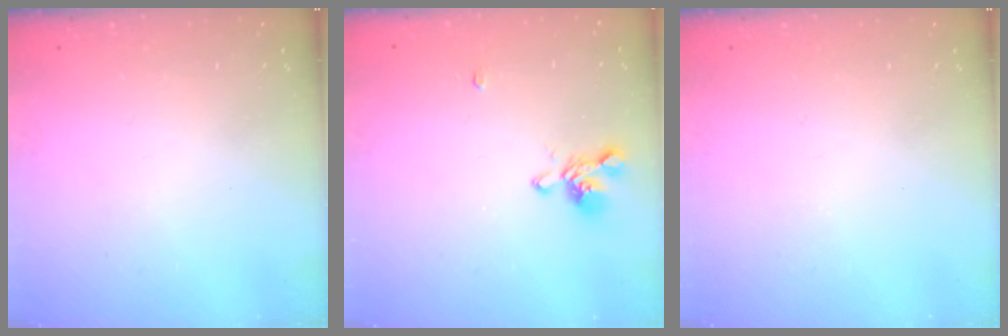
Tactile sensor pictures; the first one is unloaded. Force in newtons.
{"total": 1.5, "press": 1.3, "slide": 0.8}
{"total": 0.0}